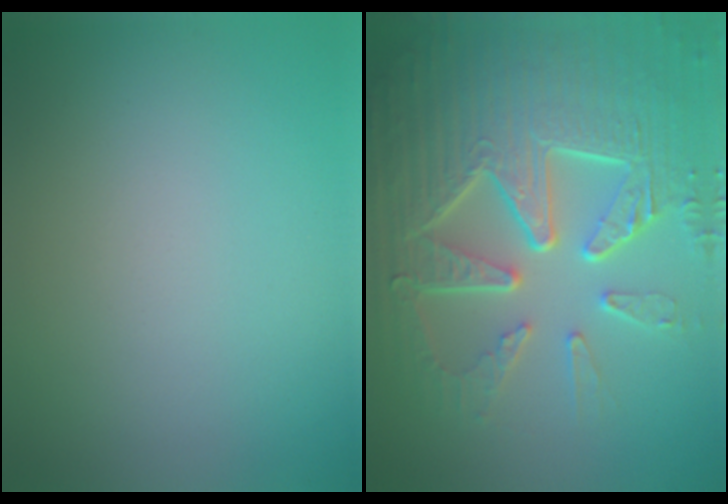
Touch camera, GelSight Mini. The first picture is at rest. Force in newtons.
{"total": 9.7, "press": 6.5, "slide": 7.2}